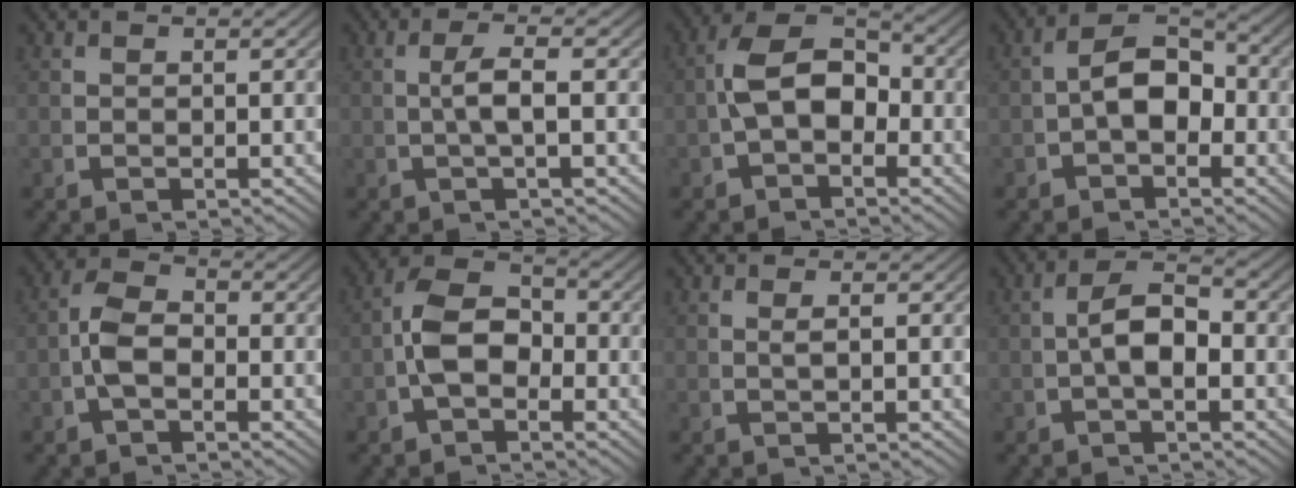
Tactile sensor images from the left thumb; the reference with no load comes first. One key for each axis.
{"total": 2.8, "fx": 0.0, "fy": 0.5, "fz": 2.7, "tx": -0.061, "ty": 0.002, "tz": 0.001}
{"total": 7.9, "fx": -0.6, "fy": 5.3, "fz": 5.8, "tx": -0.104, "ty": -0.017, "tz": -0.004}
{"total": 6.3, "fx": -0.6, "fy": 4.1, "fz": 4.8, "tx": -0.072, "ty": -0.012, "tz": -0.006}
{"total": 4.4, "fx": -0.5, "fy": 2.8, "fz": 3.3, "tx": -0.066, "ty": -0.009, "tz": -0.009}
{"total": 7.3, "fx": -0.8, "fy": 5.1, "fz": 5.1, "tx": -0.095, "ty": -0.015, "tz": -0.011}
{"total": 0.7, "fx": 0.1, "fy": 0.1, "fz": 0.7, "tx": -0.021, "ty": -0.002, "tz": 0.006}
{"total": 5.1, "fx": -0.3, "fy": 2.8, "fz": 4.3, "tx": -0.076, "ty": -0.009, "tz": -0.002}